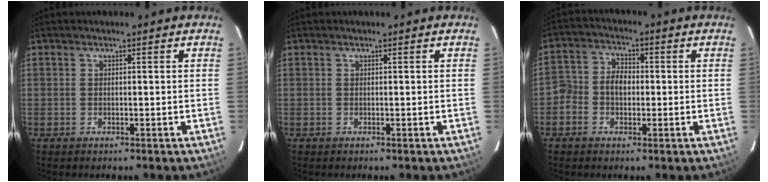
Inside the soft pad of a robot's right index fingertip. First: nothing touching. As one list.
[{"total": 0.0}, {"total": 5.5, "force": [-1.0, 4.4, 3.0], "torque": [-0.056, 0.019, -0.022]}]